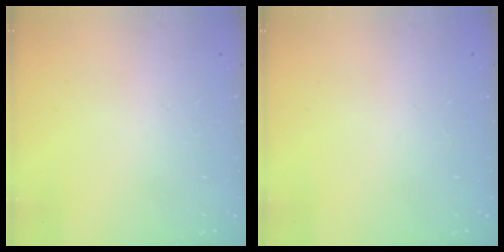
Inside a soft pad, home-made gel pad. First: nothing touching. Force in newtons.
{"total": 0.0}